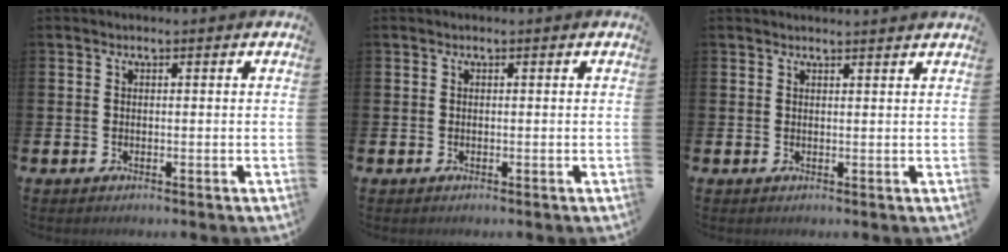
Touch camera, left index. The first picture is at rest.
{"total": 0.0}
{"total": 1.2, "force": [1.2, -0.2, 0.0], "torque": [0.009, -0.009, 0.021]}